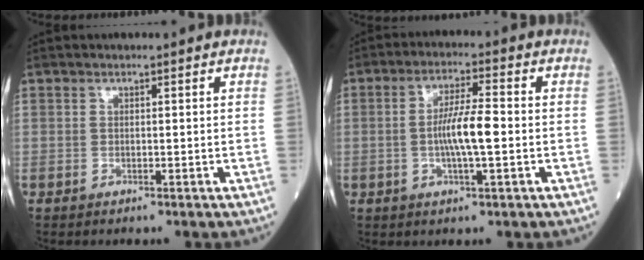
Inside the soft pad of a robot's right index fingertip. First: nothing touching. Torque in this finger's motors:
{"motor_torque": [0.46, 0.05, 0.18, 0.13]}